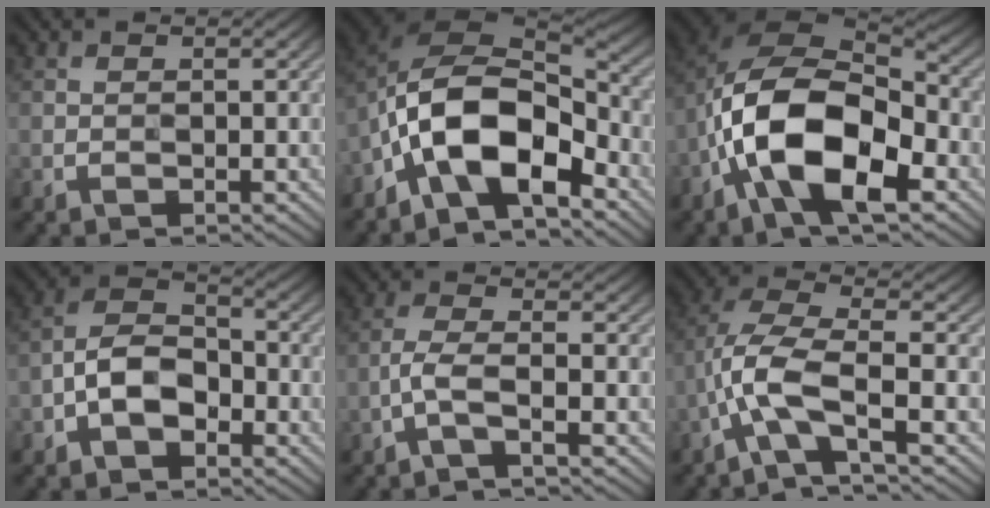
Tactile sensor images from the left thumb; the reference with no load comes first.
{"total": 12.6, "force": [-5.4, 6.2, 9.5], "torque": [-0.175, -0.005, -0.107]}
{"total": 14.5, "force": [-4.4, 7.4, 11.6], "torque": [-0.221, -0.006, -0.087]}
{"total": 6.6, "force": [-2.6, 3.9, 4.6], "torque": [-0.088, 0.017, -0.061]}
{"total": 2.9, "force": [-1.4, 0.4, 2.5], "torque": [-0.064, 0.012, -0.042]}
{"total": 7.4, "force": [-2.8, 2.1, 6.5], "torque": [-0.149, 0.015, -0.074]}